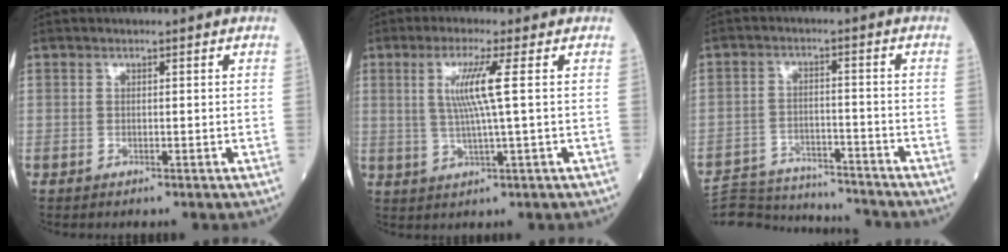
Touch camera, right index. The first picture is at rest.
{"total": 6.1, "force": [1.4, -1.0, 5.9], "torque": [-0.119, -0.001, 0.030]}
{"total": 16.6, "force": [-16.0, 2.2, 3.9], "torque": [-0.086, 0.001, -0.233]}